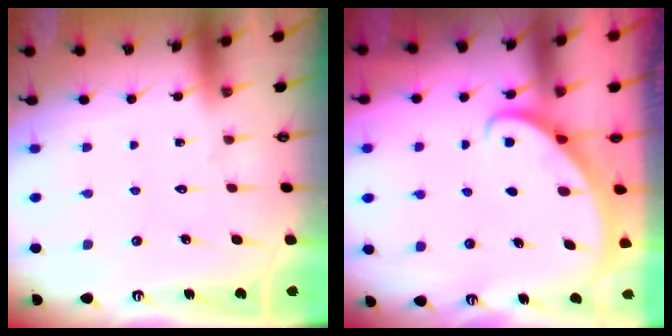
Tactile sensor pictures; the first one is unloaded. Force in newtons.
{"total": 3.0, "press": 3.0, "slide": 0.2}